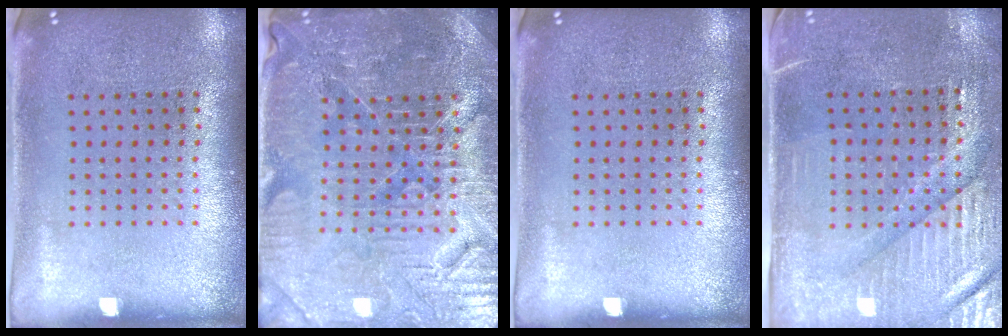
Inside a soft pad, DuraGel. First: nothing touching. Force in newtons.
{"total": 4.5, "press": 4.3, "slide": 1.3}
{"total": 0.0}
{"total": 3.5, "press": 3.1, "slide": 1.5}